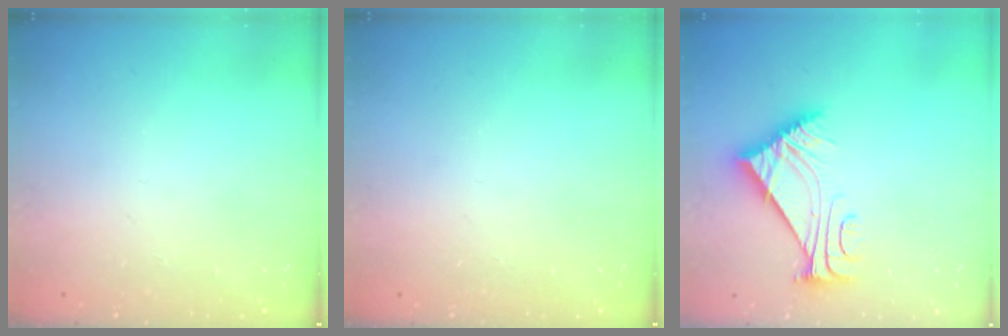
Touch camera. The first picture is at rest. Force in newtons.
{"total": 0.0}
{"total": 9.8, "press": 9.7, "slide": 0.9}